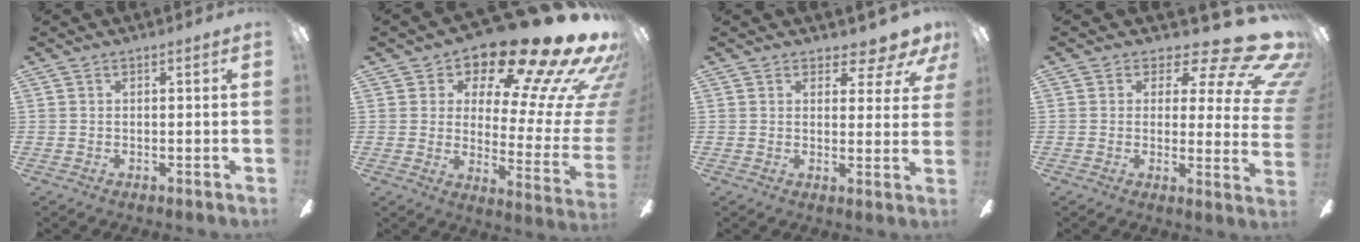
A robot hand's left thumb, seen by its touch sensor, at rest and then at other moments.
{"total": 23.5, "force": [17.1, 6.9, 14.6], "torque": [-0.206, -0.125, 0.280]}
{"total": 6.3, "force": [4.7, 2.5, 3.3], "torque": [-0.034, -0.032, 0.082]}
{"total": 15.2, "force": [9.4, 5.9, 10.5], "torque": [-0.135, -0.072, 0.158]}